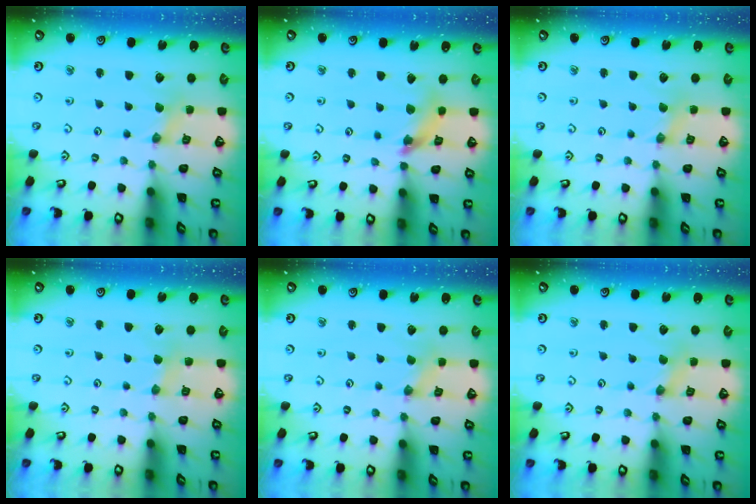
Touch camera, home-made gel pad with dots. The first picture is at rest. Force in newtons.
{"total": 9.1, "press": 9.1, "slide": 0.8}
{"total": 0.9, "press": 0.8, "slide": 0.2}
{"total": 2.2, "press": 2.2, "slide": 0.4}
{"total": 0.8, "press": 0.8, "slide": 0.2}
{"total": 1.6, "press": 1.5, "slide": 0.3}